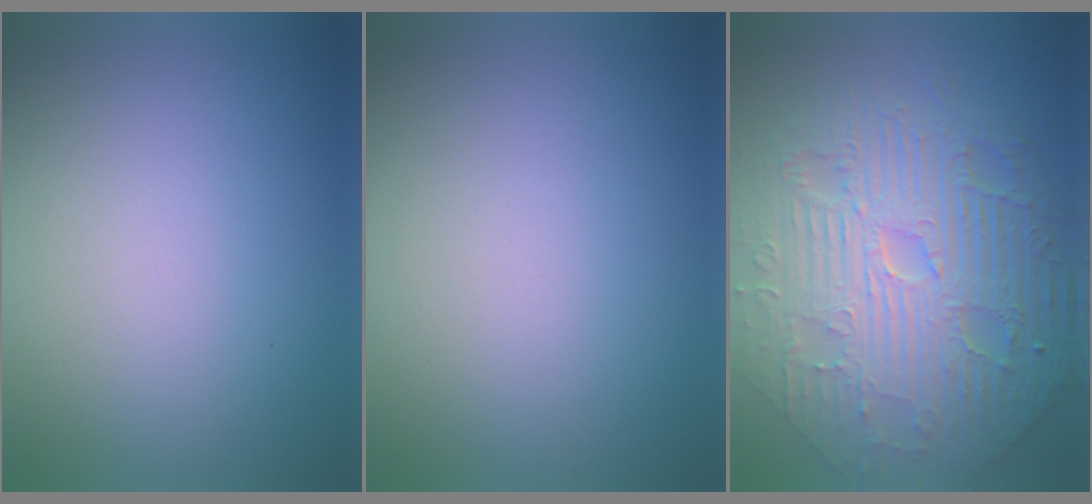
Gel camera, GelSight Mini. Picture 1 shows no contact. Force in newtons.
{"total": 0.0}
{"total": 11.9, "press": 7.7, "slide": 9.1}